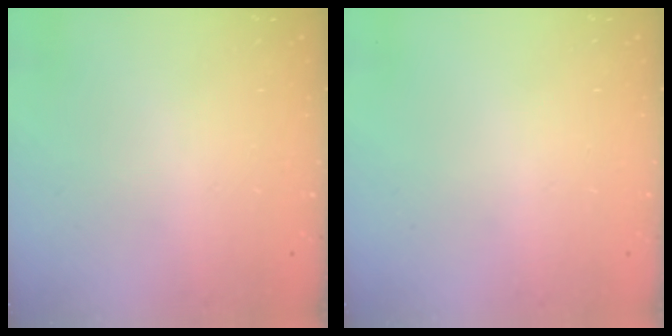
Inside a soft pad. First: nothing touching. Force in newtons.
{"total": 0.0}